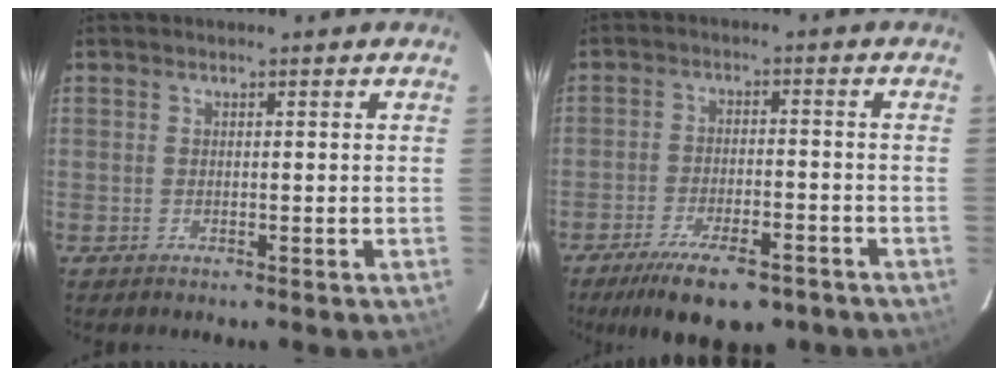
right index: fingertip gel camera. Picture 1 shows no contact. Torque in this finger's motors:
{"motor_torque": [0.94, -1.19, 0.52, 0.12]}